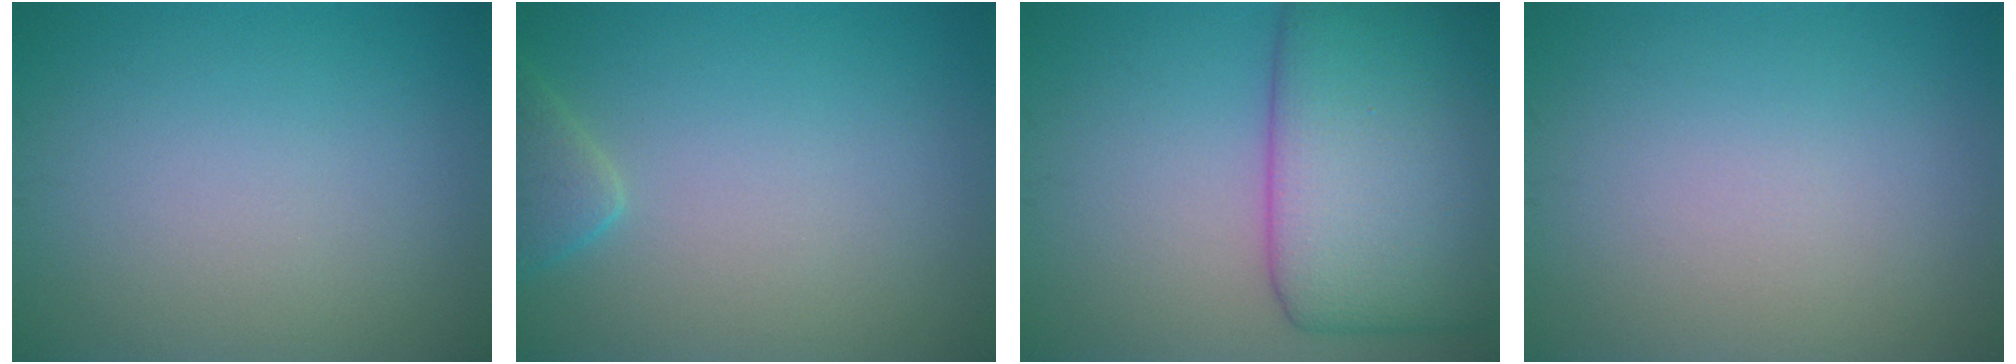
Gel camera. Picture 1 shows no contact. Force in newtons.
{"total": 2.0, "press": 2.0, "slide": 0.2}
{"total": 11.6, "press": 11.6, "slide": 0.2}
{"total": 0.0}